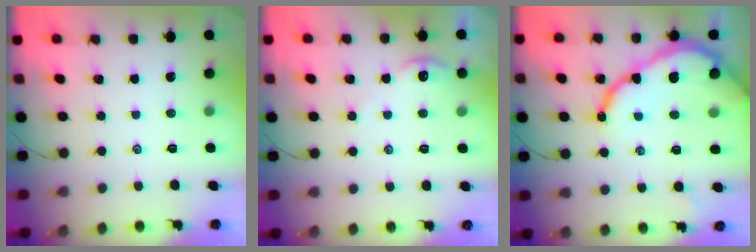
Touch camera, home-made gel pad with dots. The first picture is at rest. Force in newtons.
{"total": 3.0, "press": 3.0, "slide": 0.5}
{"total": 13.8, "press": 13.7, "slide": 1.4}